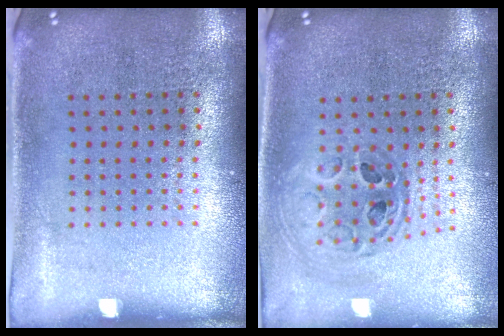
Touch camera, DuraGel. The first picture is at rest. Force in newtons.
{"total": 1.0, "press": 0.9, "slide": 0.3}